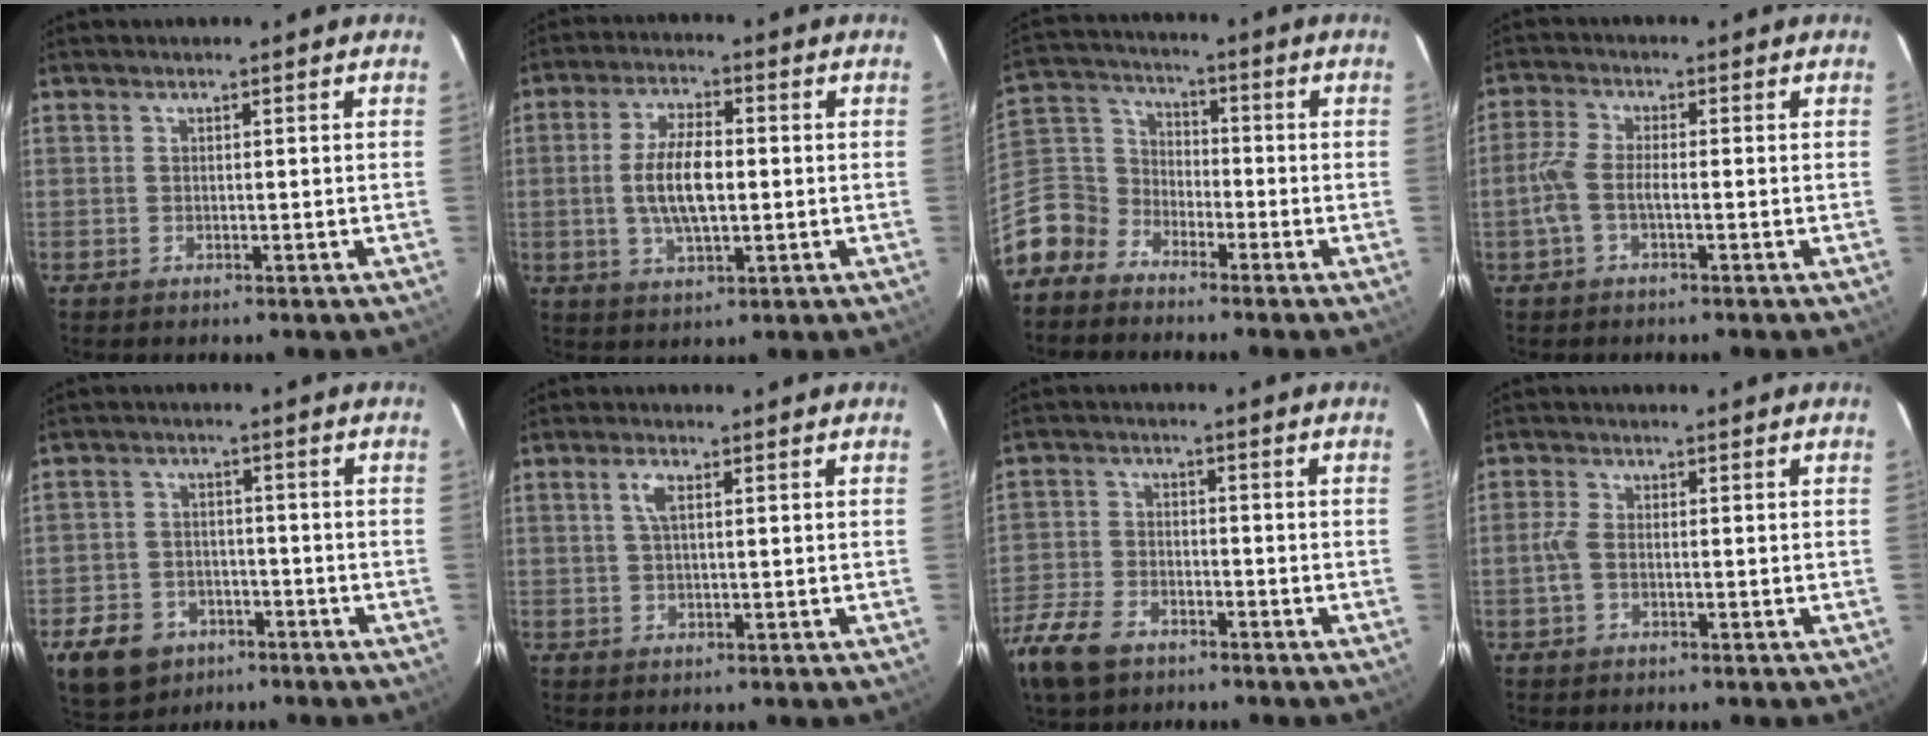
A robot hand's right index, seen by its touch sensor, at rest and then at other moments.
{"total": 9.1, "force": [-0.4, 3.6, 8.3], "torque": [-0.164, 0.004, -0.006]}
{"total": 9.8, "force": [-6.6, 7.1, 1.1], "torque": [-0.055, 0.039, -0.150]}
{"total": 4.2, "force": [-1.4, 1.3, 3.7], "torque": [-0.091, 0.006, -0.029]}
{"total": 12.7, "force": [-7.2, 9.1, 5.1], "torque": [-0.147, 0.008, -0.104]}
{"total": 2.6, "force": [0.8, 0.9, 2.3], "torque": [-0.049, 0.003, 0.016]}
{"total": 10.4, "force": [-7.0, 5.7, 5.1], "torque": [-0.141, -0.009, -0.141]}
{"total": 2.5, "force": [-0.6, 1.1, 2.1], "torque": [-0.054, 0.004, -0.014]}